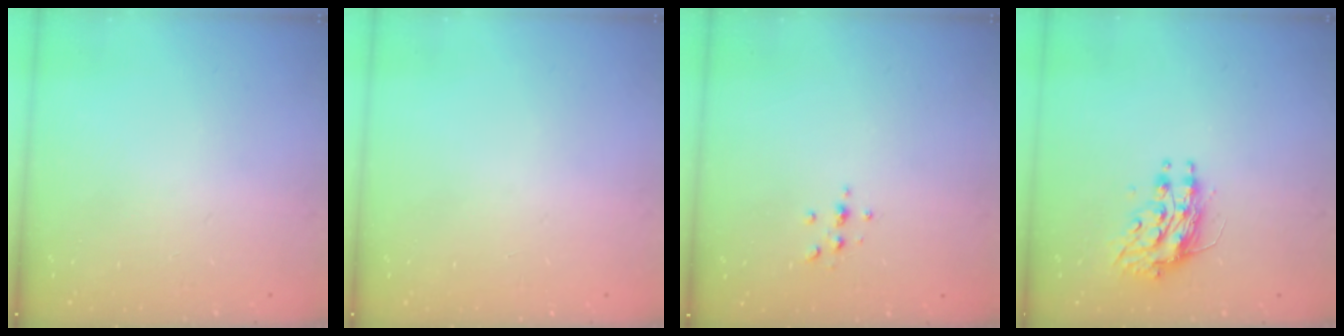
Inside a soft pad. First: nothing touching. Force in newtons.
{"total": 0.0}
{"total": 2.3, "press": 2.3, "slide": 0.2}
{"total": 10.2, "press": 10.2, "slide": 0.7}